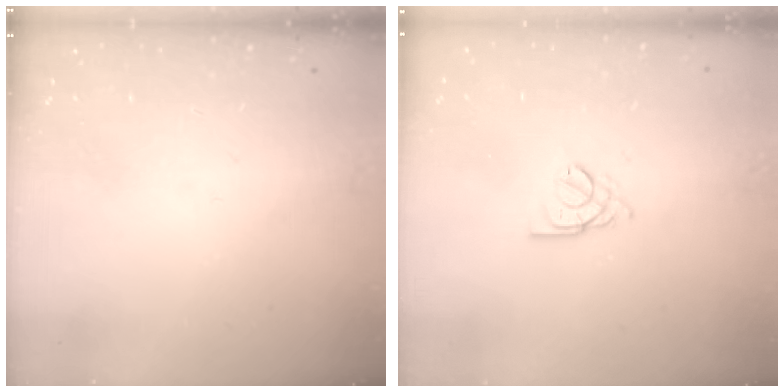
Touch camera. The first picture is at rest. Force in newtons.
{"total": 2.3, "press": 2.3, "slide": 0.5}